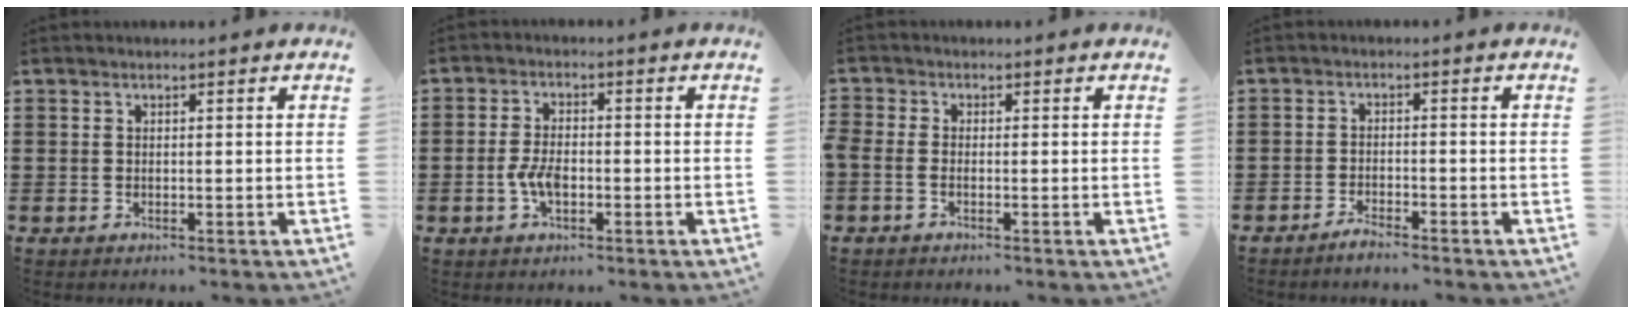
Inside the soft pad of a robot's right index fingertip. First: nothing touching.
{"total": 3.6, "force": [-1.2, 1.6, 3.1], "torque": [-0.077, -0.008, -0.024]}
{"total": 1.1, "force": [-0.8, 0.3, 0.8], "torque": [-0.022, -0.004, -0.017]}
{"total": 1.9, "force": [-1.8, 0.1, 0.5], "torque": [-0.012, 0.000, -0.035]}